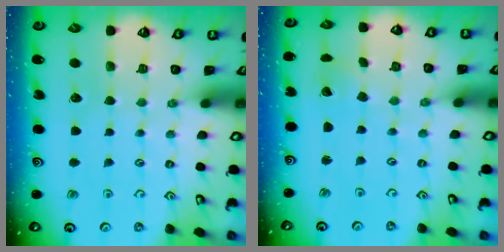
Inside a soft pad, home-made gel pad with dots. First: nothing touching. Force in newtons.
{"total": 1.6, "press": 1.6, "slide": 0.1}